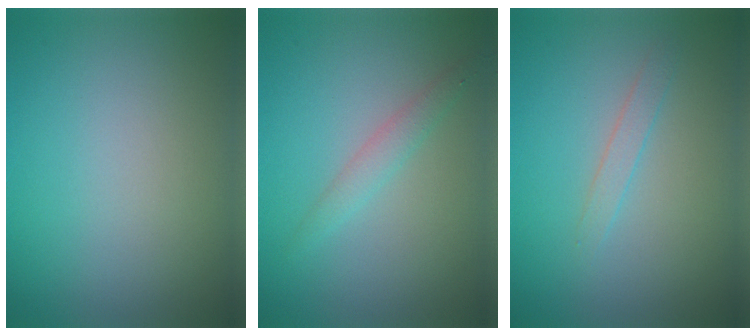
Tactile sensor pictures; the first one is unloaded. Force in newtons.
{"total": 1.6, "press": 1.6, "slide": 0.0}
{"total": 1.2, "press": 1.2, "slide": 0.1}